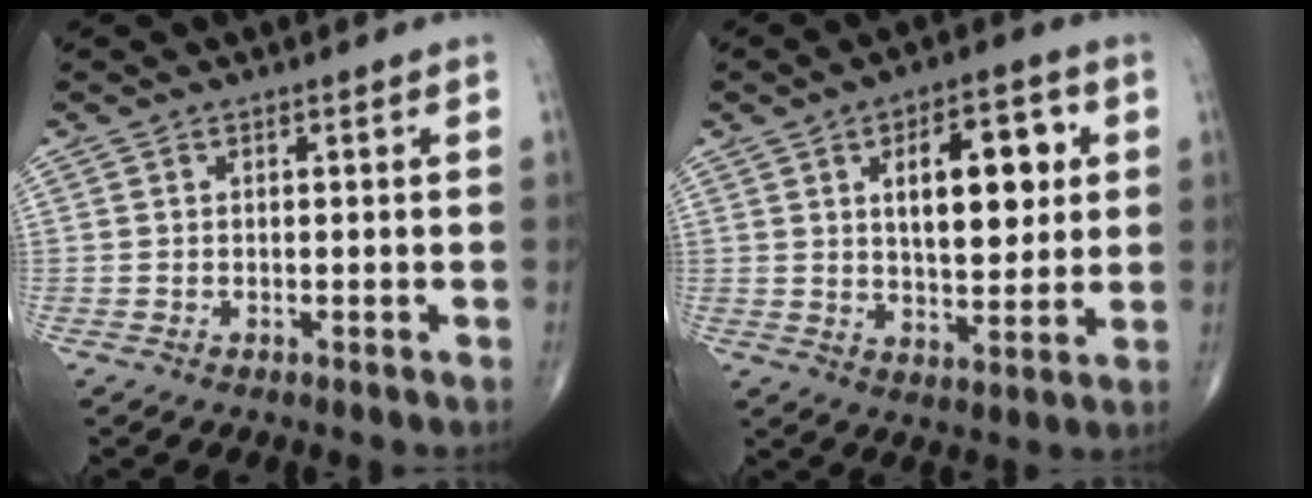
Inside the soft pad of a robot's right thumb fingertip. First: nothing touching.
{"total": 14.6, "force": [3.7, 7.0, 12.2], "torque": [-0.146, -0.008, 0.060]}